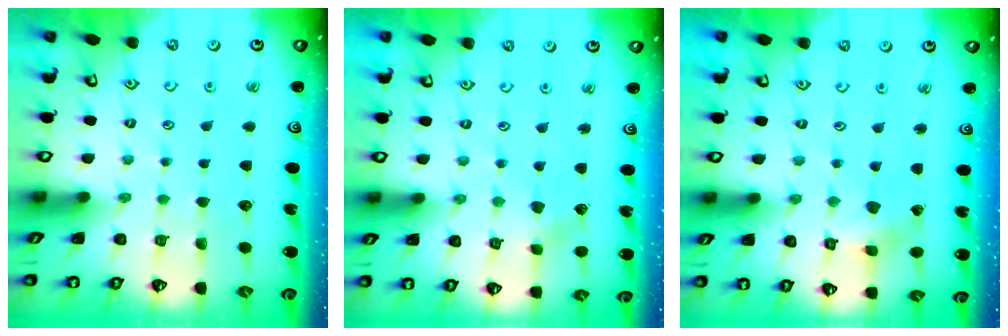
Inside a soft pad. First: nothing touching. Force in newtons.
{"total": 3.4, "press": 3.4, "slide": 0.4}
{"total": 2.2, "press": 2.2, "slide": 0.2}